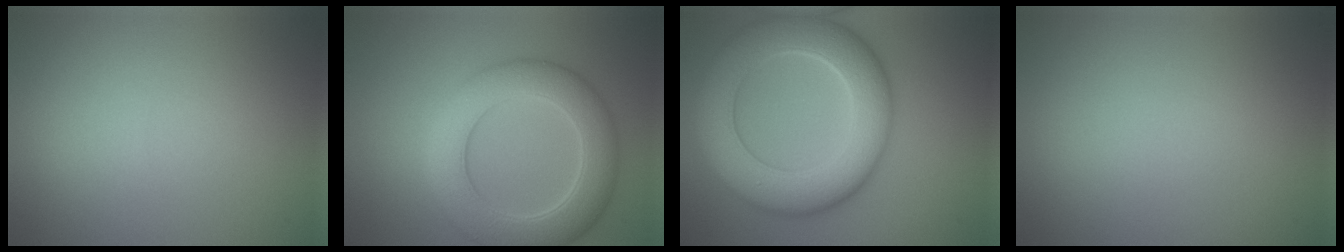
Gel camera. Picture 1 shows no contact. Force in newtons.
{"total": 7.3, "press": 7.3, "slide": 0.2}
{"total": 10.4, "press": 10.4, "slide": 0.6}
{"total": 0.0}